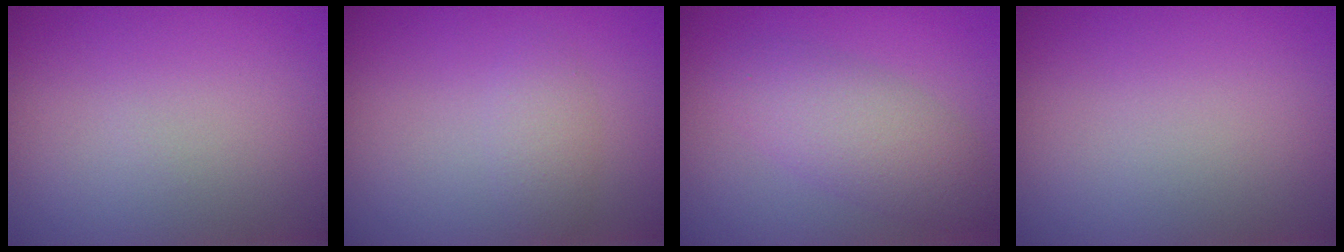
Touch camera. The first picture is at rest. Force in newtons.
{"total": 1.7, "press": 1.7, "slide": 0.0}
{"total": 4.2, "press": 4.2, "slide": 0.0}
{"total": 0.0}